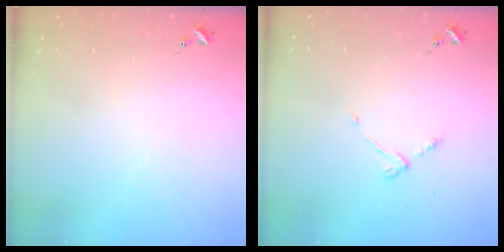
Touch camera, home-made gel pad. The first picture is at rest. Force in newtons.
{"total": 4.7, "press": 4.7, "slide": 0.7}